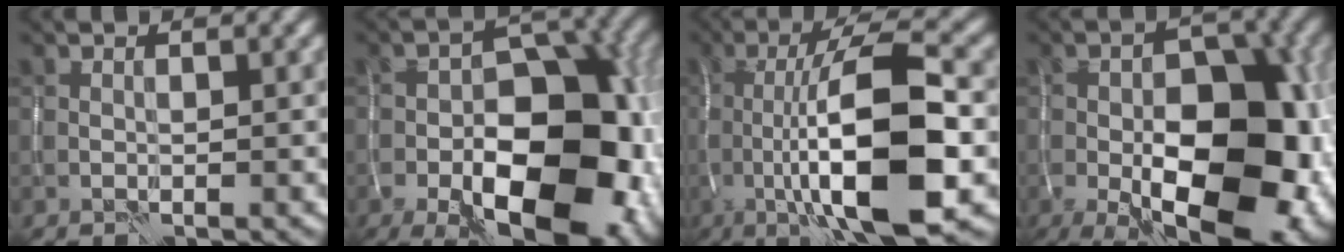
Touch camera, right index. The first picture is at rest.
{"total": 15.2, "force": [-5.2, 8.3, 11.7], "torque": [-0.149, -0.018, -0.079]}
{"total": 12.5, "force": [-2.0, 3.3, 11.9], "torque": [-0.176, 0.004, -0.042]}
{"total": 16.2, "force": [-4.4, 8.5, 13.1], "torque": [-0.175, -0.022, -0.055]}